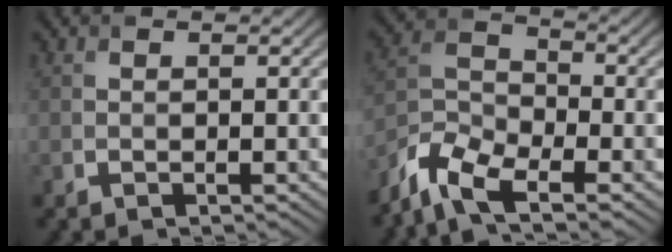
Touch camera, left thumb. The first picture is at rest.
{"total": 8.1, "force": [-6.0, 2.7, 4.7], "torque": [-0.102, -0.008, -0.138]}